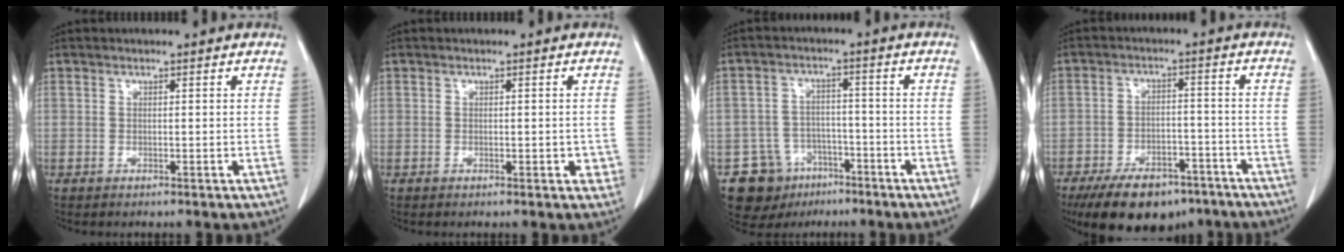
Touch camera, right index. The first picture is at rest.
{"total": 2.1, "force": [-0.4, 1.2, 1.7], "torque": [-0.011, 0.004, -0.003]}
{"total": 9.1, "force": [-5.4, 7.3, 1.2], "torque": [-0.026, 0.026, -0.075]}
{"total": 14.1, "force": [-10.3, 6.7, 7.0], "torque": [-0.114, 0.002, -0.158]}